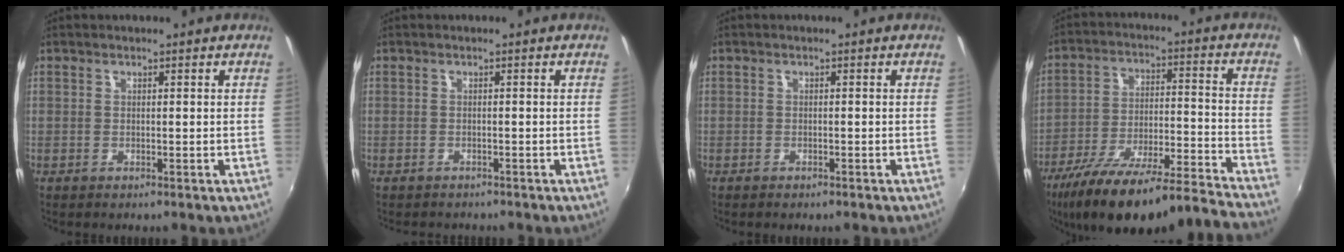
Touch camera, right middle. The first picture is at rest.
{"total": 2.2, "force": [-2.0, 0.8, 0.4], "torque": [-0.014, -0.014, -0.028]}
{"total": 1.4, "force": [-1.2, 0.6, 0.5], "torque": [-0.013, -0.006, -0.018]}
{"total": 25.2, "force": [-22.2, 0.5, 12.0], "torque": [-0.198, -0.049, -0.345]}